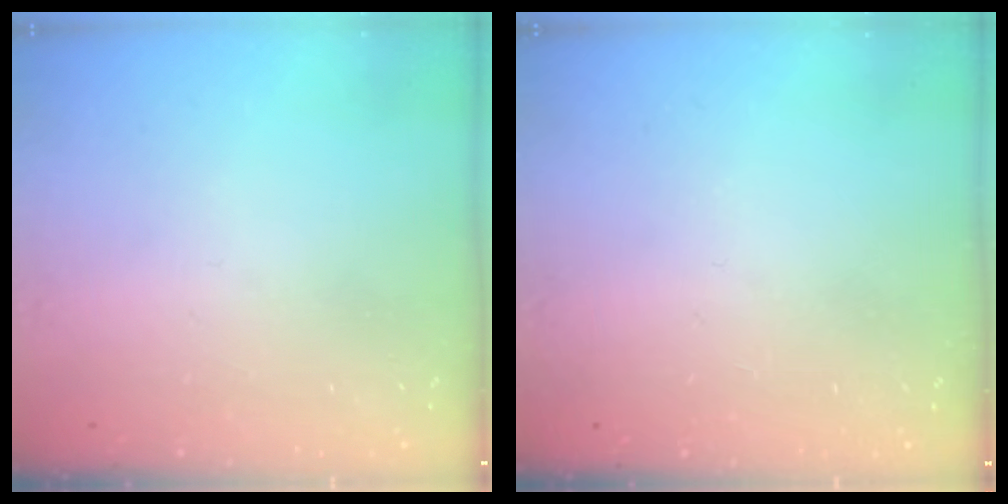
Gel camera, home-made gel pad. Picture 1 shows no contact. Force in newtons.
{"total": 1.5, "press": 1.5, "slide": 0.1}